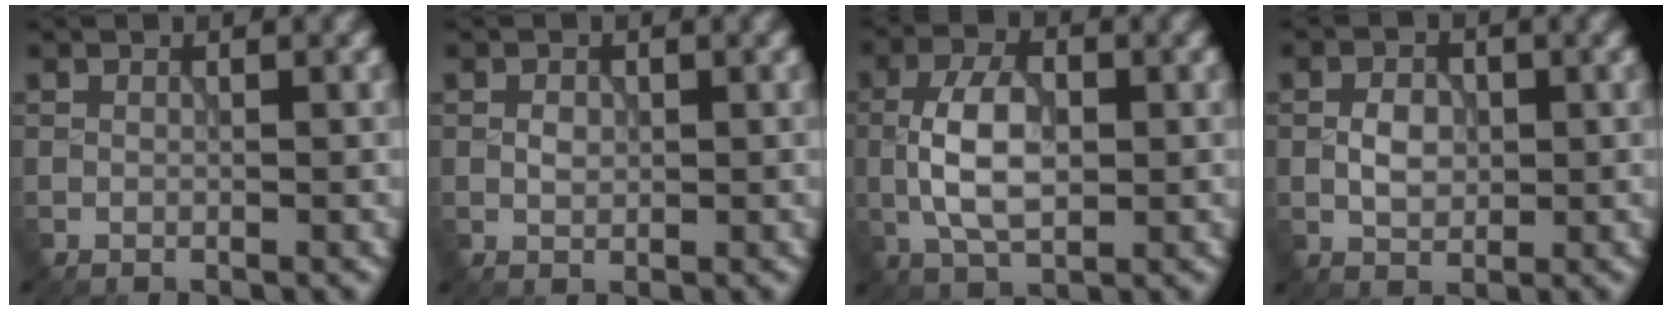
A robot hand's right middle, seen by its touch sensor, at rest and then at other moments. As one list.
[{"total": 1.0, "force": [0.0, 0.8, 0.7], "torque": [-0.013, -0.001, 0.000]}, {"total": 5.7, "force": [-0.4, 3.0, 4.8], "torque": [-0.099, 0.002, -0.011]}, {"total": 2.6, "force": [-0.2, 1.8, 1.8], "torque": [-0.033, 0.003, -0.005]}]